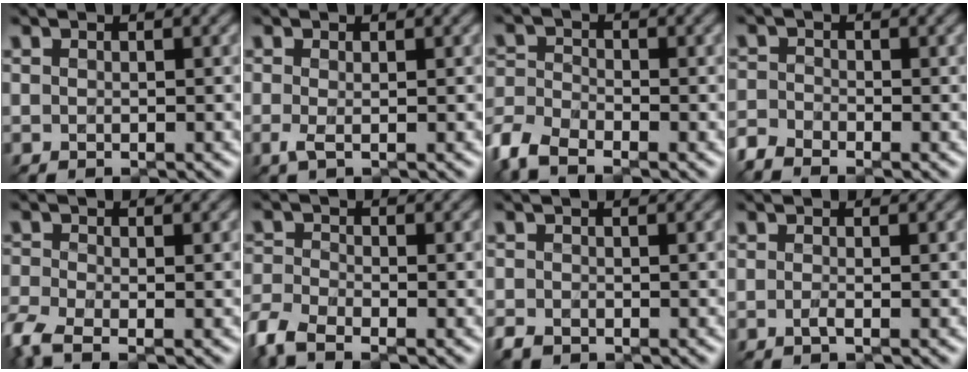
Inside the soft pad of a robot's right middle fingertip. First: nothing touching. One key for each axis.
{"total": 1.3, "fx": -0.3, "fy": 0.3, "fz": 1.2, "tx": -0.029, "ty": -0.005, "tz": -0.006}
{"total": 4.8, "fx": -3.6, "fy": 1.8, "fz": 2.6, "tx": -0.058, "ty": -0.006, "tz": -0.088}
{"total": 2.2, "fx": -2.0, "fy": 0.5, "fz": 0.6, "tx": -0.015, "ty": -0.008, "tz": -0.055}
{"total": 4.2, "fx": -2.6, "fy": 1.5, "fz": 2.8, "tx": -0.072, "ty": -0.015, "tz": -0.067}
{"total": 4.3, "fx": -3.1, "fy": 1.6, "fz": 2.4, "tx": -0.058, "ty": -0.008, "tz": -0.079}
{"total": 1.5, "fx": -1.2, "fy": 0.8, "fz": 0.5, "tx": -0.008, "ty": -0.005, "tz": -0.028}
{"total": 1.0, "fx": -0.4, "fy": 0.3, "fz": 0.9, "tx": -0.015, "ty": -0.004, "tz": -0.010}